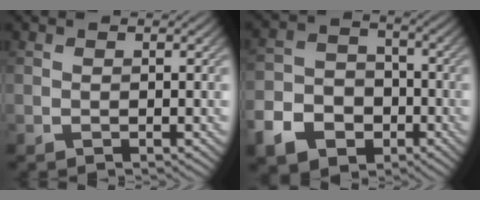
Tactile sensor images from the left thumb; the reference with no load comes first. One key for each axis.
{"total": 9.1, "fx": -4.7, "fy": 6.7, "fz": 3.9, "tx": -0.101, "ty": -0.021, "tz": -0.096}